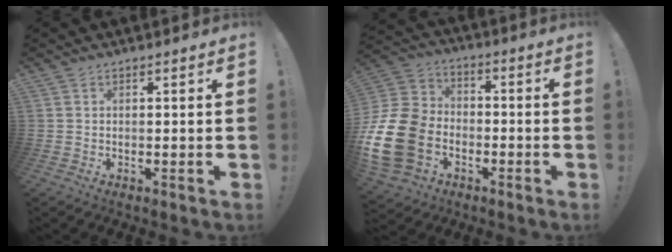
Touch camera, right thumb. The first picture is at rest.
{"total": 20.8, "force": [-7.1, 15.4, 12.2], "torque": [-0.241, 0.058, -0.111]}